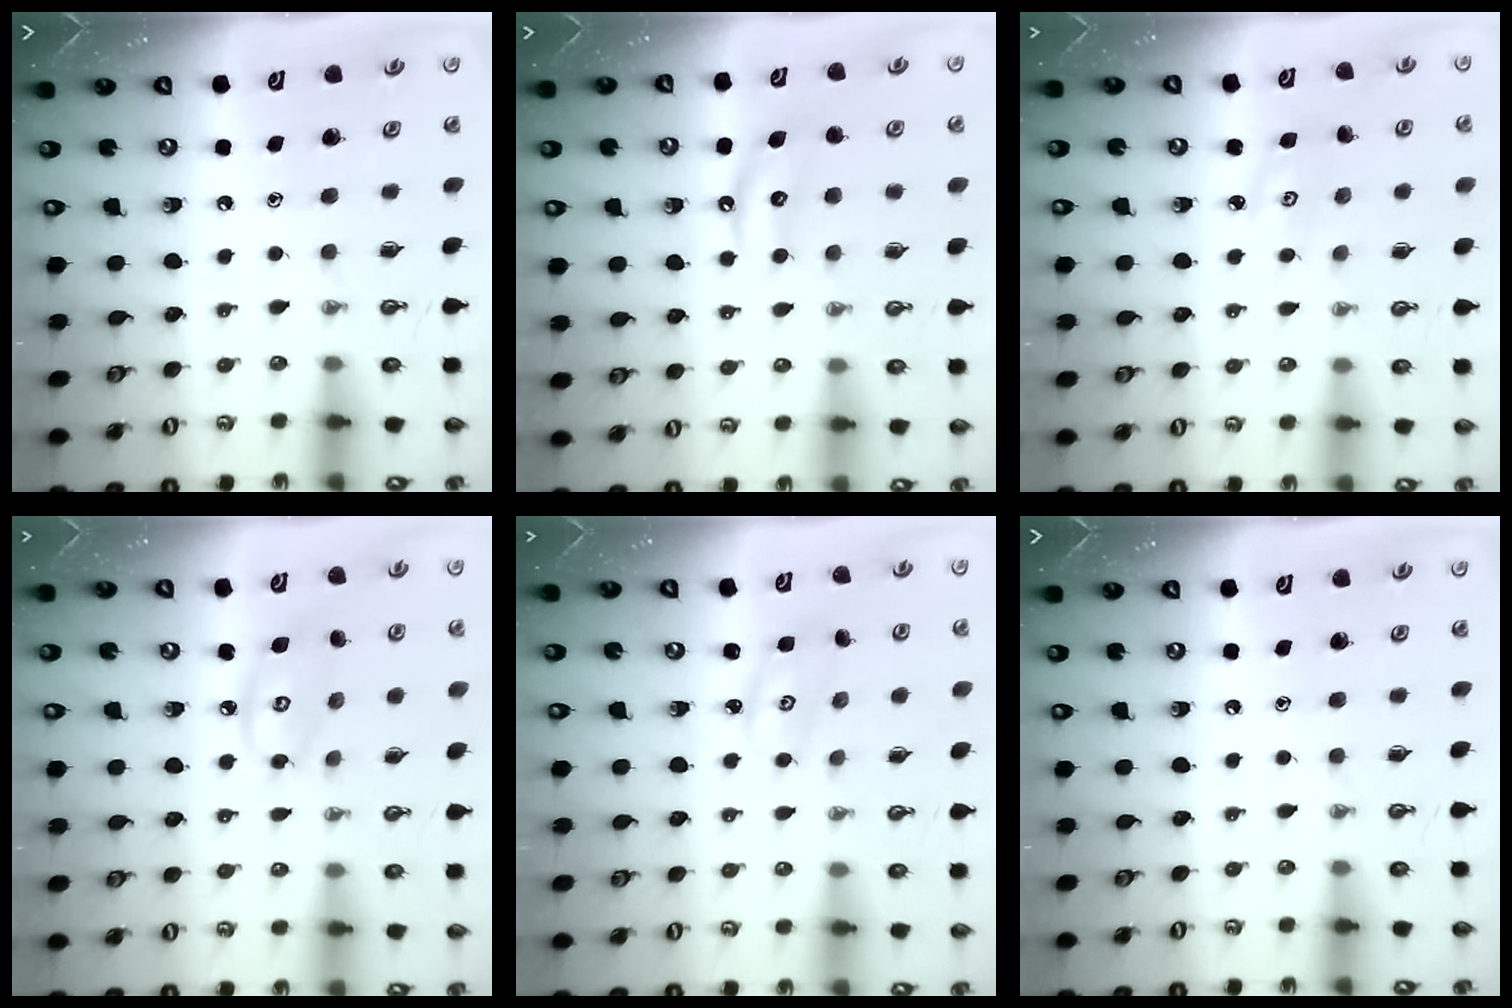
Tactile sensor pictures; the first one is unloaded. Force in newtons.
{"total": 5.4, "press": 5.4, "slide": 0.4}
{"total": 3.9, "press": 3.9, "slide": 0.5}
{"total": 7.3, "press": 7.3, "slide": 0.4}
{"total": 2.7, "press": 2.7, "slide": 0.2}
{"total": 0.0}